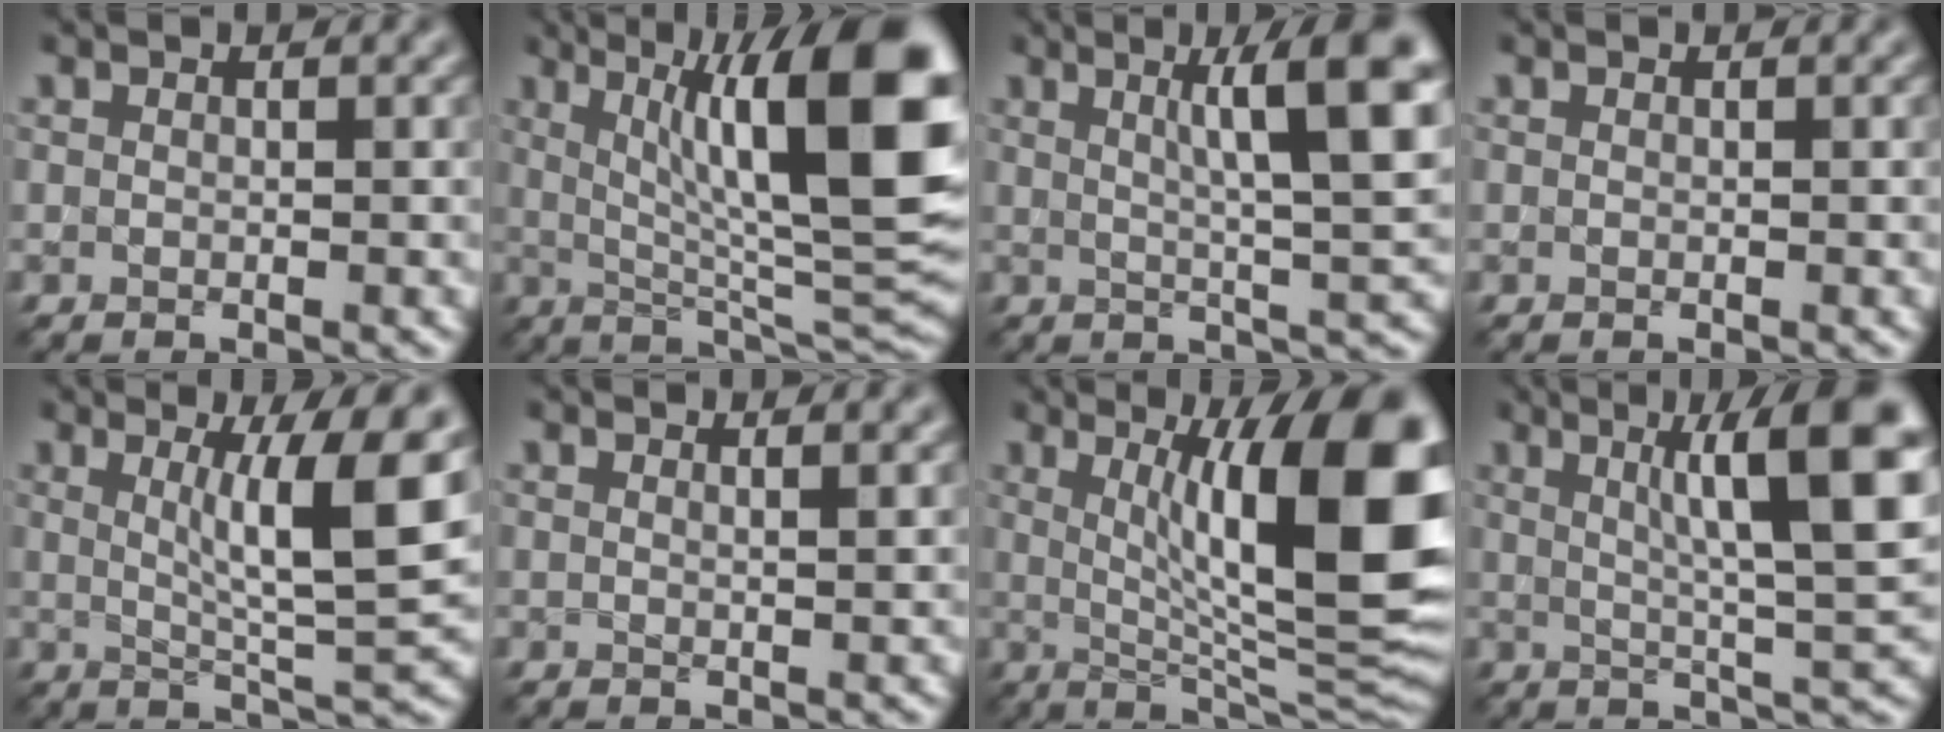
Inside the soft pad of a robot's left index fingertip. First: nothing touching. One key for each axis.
{"total": 14.8, "fx": 4.0, "fy": 3.6, "fz": 13.8, "tx": -0.180, "ty": 0.006, "tz": 0.062}
{"total": 8.9, "fx": 2.8, "fy": 1.5, "fz": 8.3, "tx": -0.098, "ty": 0.007, "tz": 0.041}
{"total": 0.0}
{"total": 8.4, "fx": 2.2, "fy": 1.4, "fz": 8.0, "tx": -0.111, "ty": -0.009, "tz": 0.038}
{"total": 1.3, "fx": 0.8, "fy": 0.5, "fz": 0.9, "tx": -0.005, "ty": 0.002, "tz": 0.005}
{"total": 14.6, "fx": 2.9, "fy": 3.7, "fz": 13.8, "tx": -0.172, "ty": -0.004, "tz": 0.044}
{"total": 10.8, "fx": 3.1, "fy": 1.9, "fz": 10.2, "tx": -0.128, "ty": 0.007, "tz": 0.045}